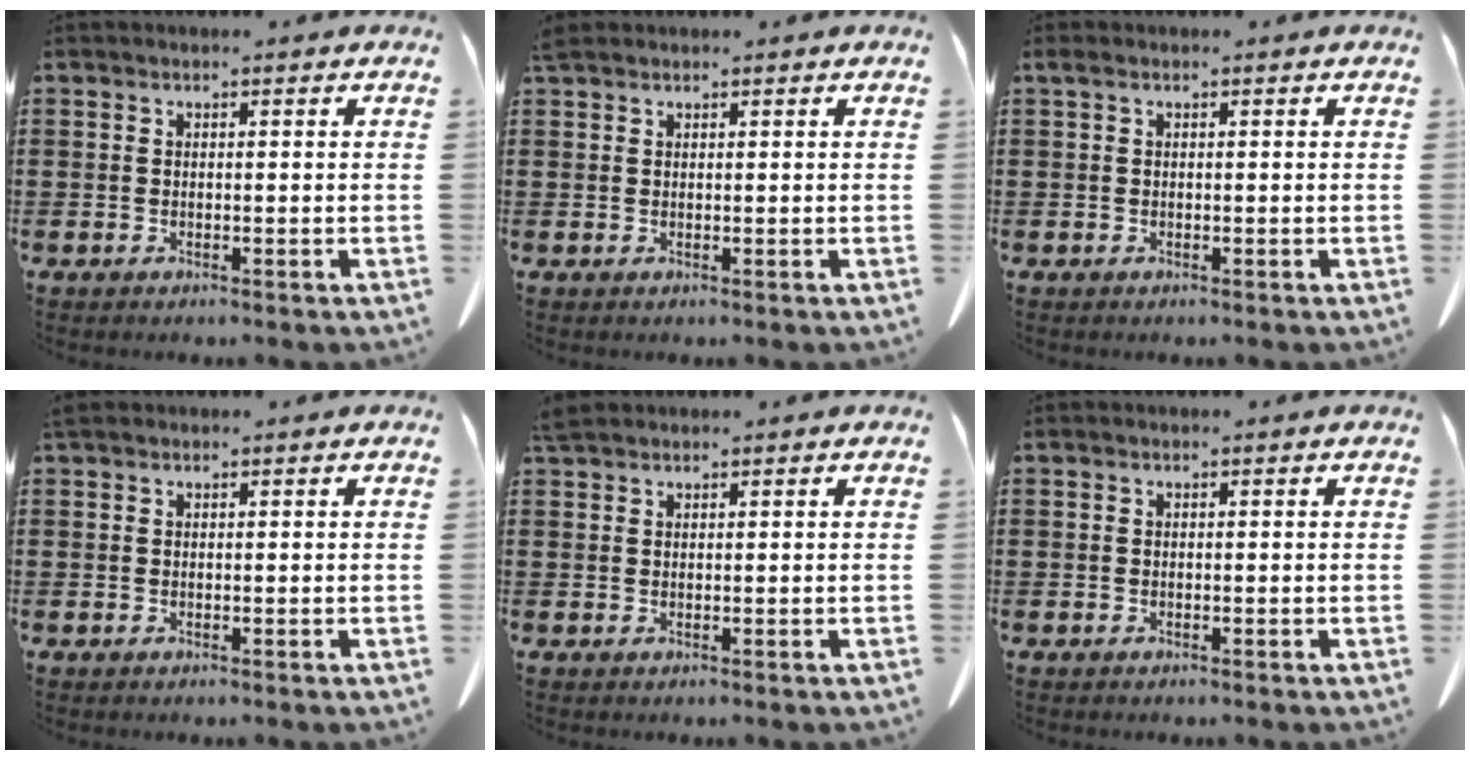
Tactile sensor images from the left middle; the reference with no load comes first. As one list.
[{"total": 1.1, "force": [1.0, 0.2, 0.3], "torque": [-0.010, -0.001, 0.021]}, {"total": 0.5, "force": [0.0, 0.2, 0.5], "torque": [-0.010, 0.004, -0.001]}, {"total": 0.6, "force": [0.5, 0.1, 0.3], "torque": [-0.007, 0.000, 0.011]}, {"total": 1.7, "force": [1.5, 0.3, 0.7], "torque": [-0.019, 0.001, 0.030]}, {"total": 0.0}]